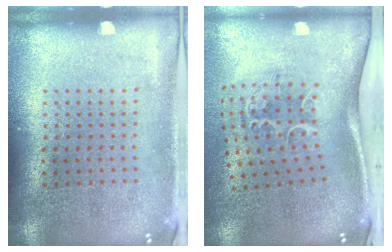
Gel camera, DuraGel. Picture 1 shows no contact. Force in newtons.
{"total": 1.9, "press": 1.4, "slide": 1.3}